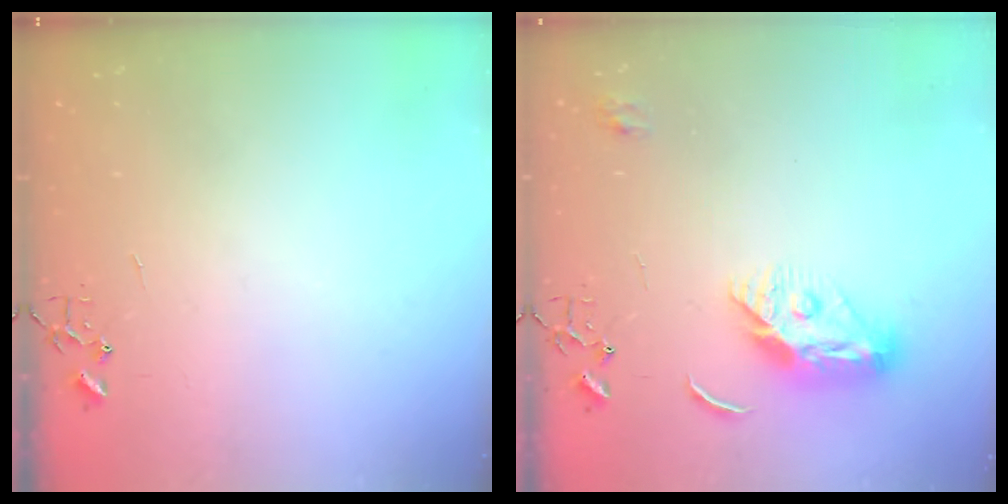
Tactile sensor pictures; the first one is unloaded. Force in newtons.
{"total": 11.3, "press": 11.3, "slide": 0.7}